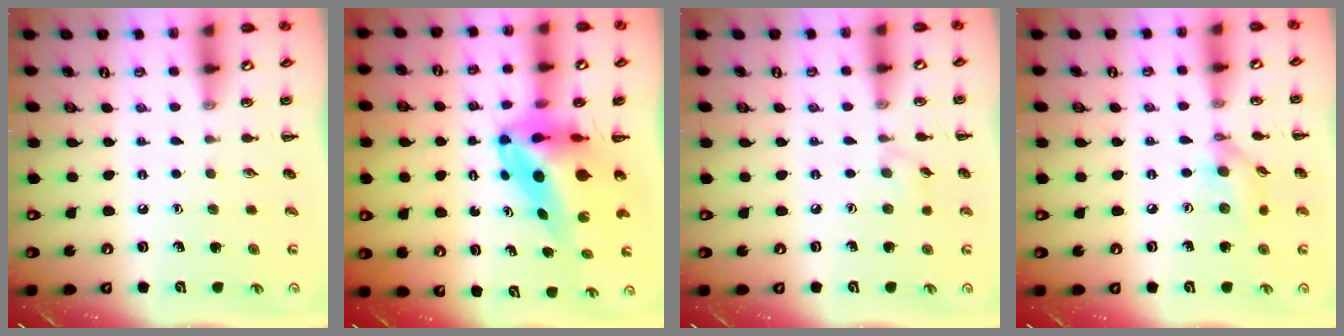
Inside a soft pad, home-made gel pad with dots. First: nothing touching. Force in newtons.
{"total": 8.9, "press": 8.5, "slide": 2.6}
{"total": 3.2, "press": 2.9, "slide": 1.3}
{"total": 9.3, "press": 9.3, "slide": 1.2}